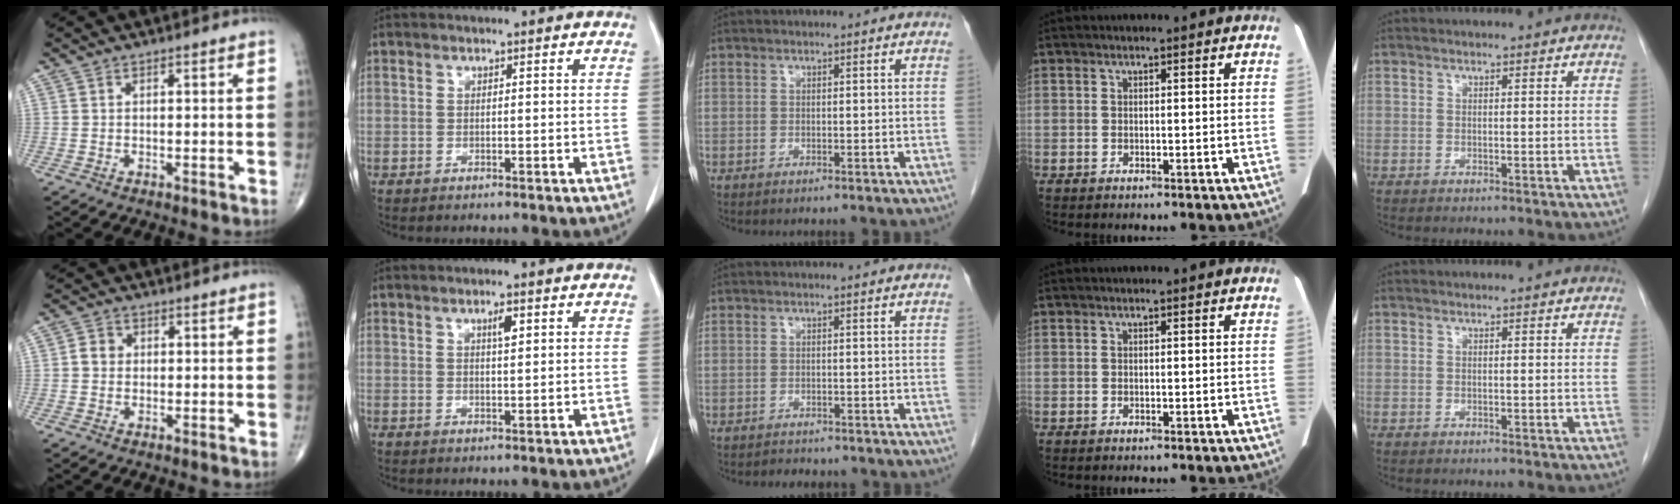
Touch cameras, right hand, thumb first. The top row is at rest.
{"thumb": {"total": 2.7, "force": [0.1, 2.4, 1.2], "torque": [-0.009, 0.006, -0.003]}, "index": {"total": 2.0, "force": [0.9, 0.4, 1.7], "torque": [-0.029, -0.001, 0.015]}, "middle": {"total": 2.1, "force": [-1.9, 0.8, 0.3], "torque": [-0.012, -0.003, -0.025]}}